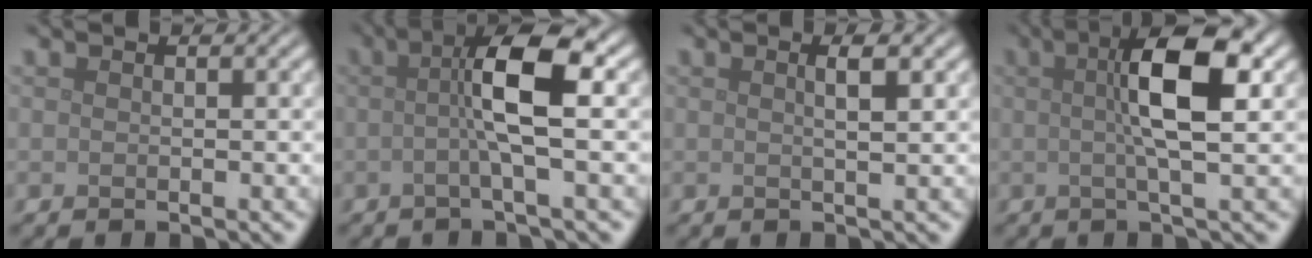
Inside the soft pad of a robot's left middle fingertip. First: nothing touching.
{"total": 5.5, "force": [0.3, 0.9, 5.4], "torque": [-0.093, 0.013, -0.004]}
{"total": 2.0, "force": [0.6, 0.5, 1.8], "torque": [-0.023, 0.007, 0.005]}
{"total": 6.7, "force": [1.3, 1.5, 6.4], "torque": [-0.100, 0.013, 0.015]}